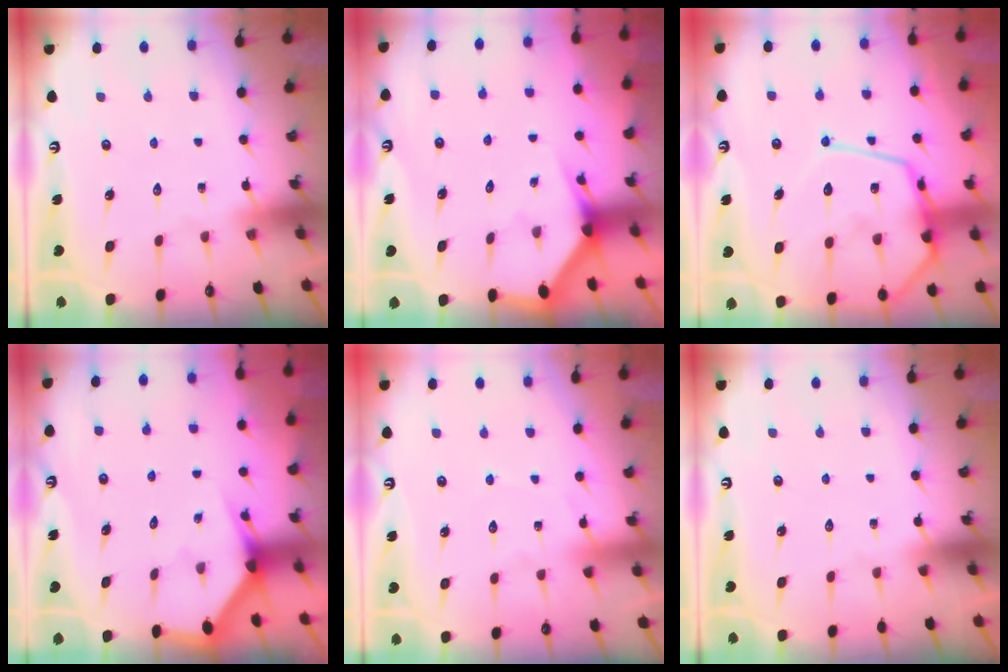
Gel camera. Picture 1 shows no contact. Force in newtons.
{"total": 2.7, "press": 2.7, "slide": 0.1}
{"total": 19.1, "press": 19.0, "slide": 1.7}
{"total": 2.7, "press": 2.7, "slide": 0.1}
{"total": 2.9, "press": 2.8, "slide": 0.4}
{"total": 0.0}